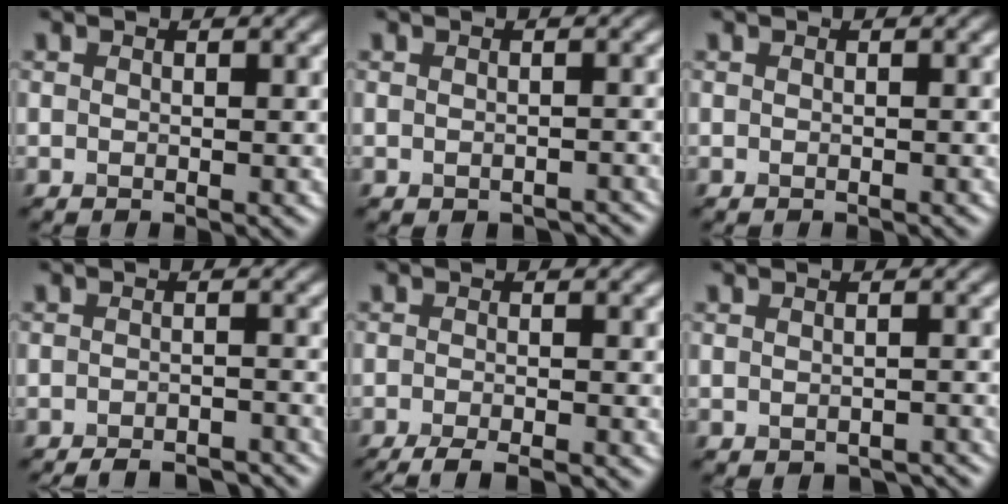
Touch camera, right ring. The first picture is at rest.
{"total": 2.2, "force": [-2.1, -0.6, -0.3], "torque": [-0.026, -0.009, -0.004]}
{"total": 0.9, "force": [-0.6, -0.4, -0.5], "torque": [-0.002, -0.011, -0.004]}
{"total": 5.4, "force": [-5.3, -0.1, 0.5], "torque": [-0.030, -0.004, -0.039]}
{"total": 4.1, "force": [-3.9, -0.4, 1.3], "torque": [-0.050, -0.010, -0.041]}
{"total": 2.6, "force": [-2.5, -0.6, -0.3], "torque": [-0.028, -0.008, -0.008]}